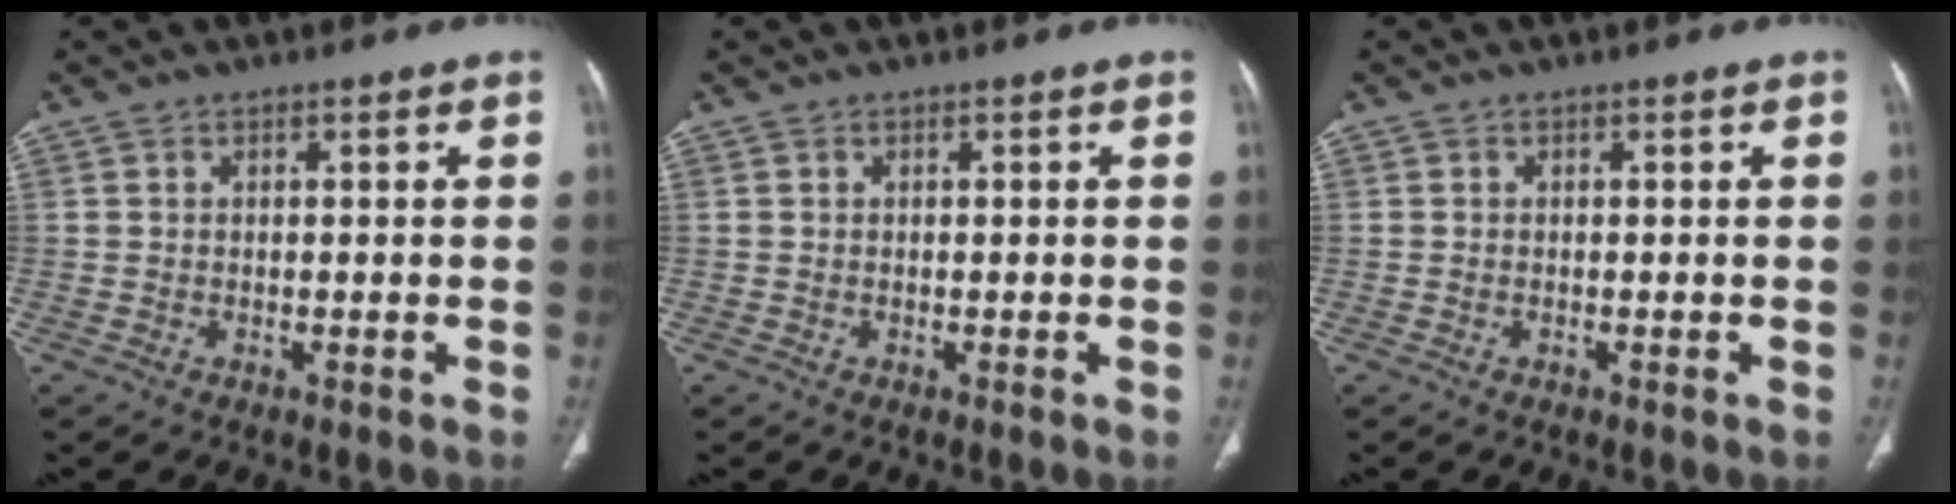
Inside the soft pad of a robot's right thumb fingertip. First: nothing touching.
{"total": 0.0}
{"total": 0.0}